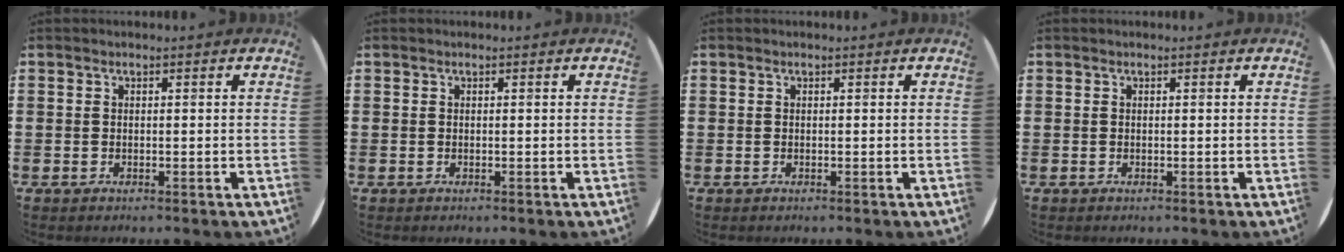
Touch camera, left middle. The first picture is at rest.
{"total": 0.0}
{"total": 0.0}
{"total": 0.0}